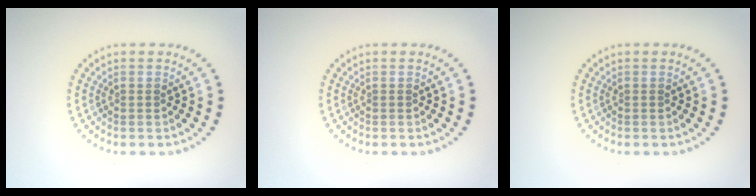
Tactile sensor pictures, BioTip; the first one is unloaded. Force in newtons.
{"total": 0.0}
{"total": 0.0}